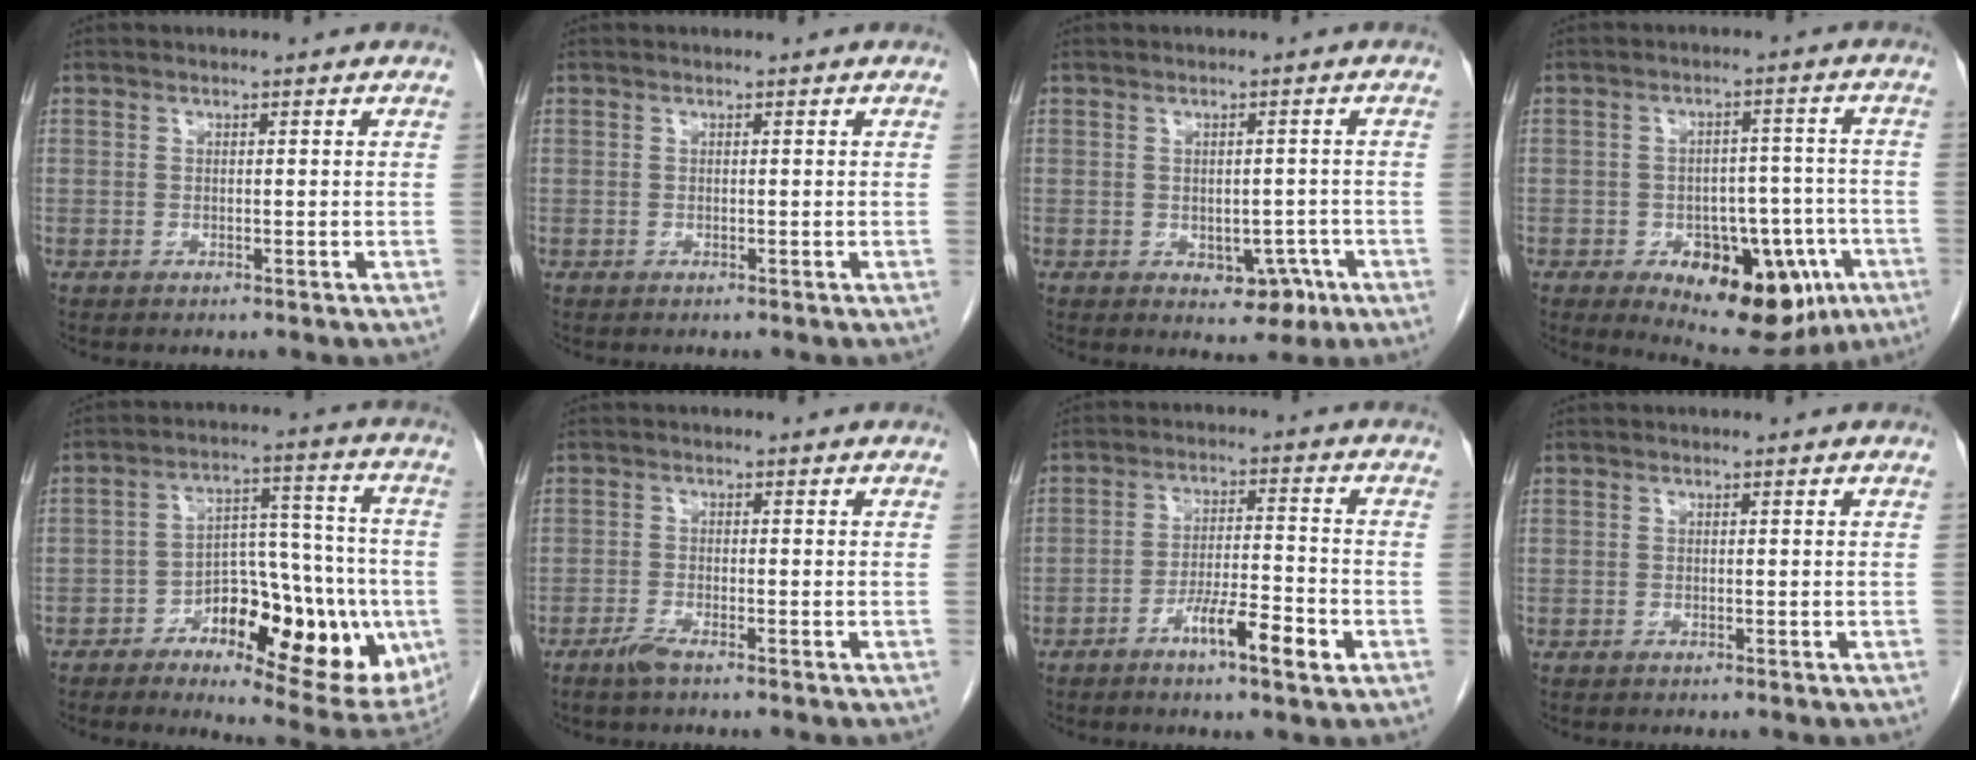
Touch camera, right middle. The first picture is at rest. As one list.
[{"total": 0.0}, {"total": 4.3, "force": [-1.7, 2.7, 2.8], "torque": [-0.025, 0.003, -0.013]}, {"total": 15.2, "force": [-7.1, 7.6, 11.1], "torque": [-0.134, 0.015, -0.087]}, {"total": 18.8, "force": [-6.2, 7.5, 16.1], "torque": [-0.196, 0.017, -0.080]}, {"total": 2.1, "force": [-1.7, 0.1, 1.3], "torque": [-0.035, -0.004, -0.035]}, {"total": 7.3, "force": [-3.7, 0.8, 6.2], "torque": [-0.107, 0.002, -0.062]}, {"total": 0.0}]